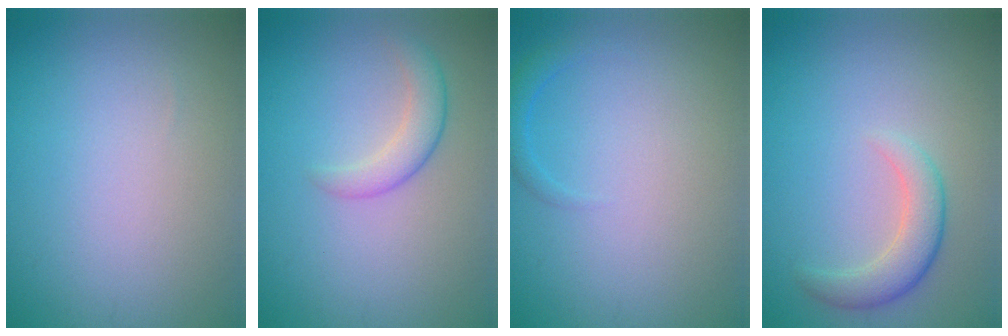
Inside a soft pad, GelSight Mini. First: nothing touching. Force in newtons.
{"total": 2.3, "press": 2.3, "slide": 0.1}
{"total": 1.2, "press": 1.1, "slide": 0.2}
{"total": 2.9, "press": 2.9, "slide": 0.2}